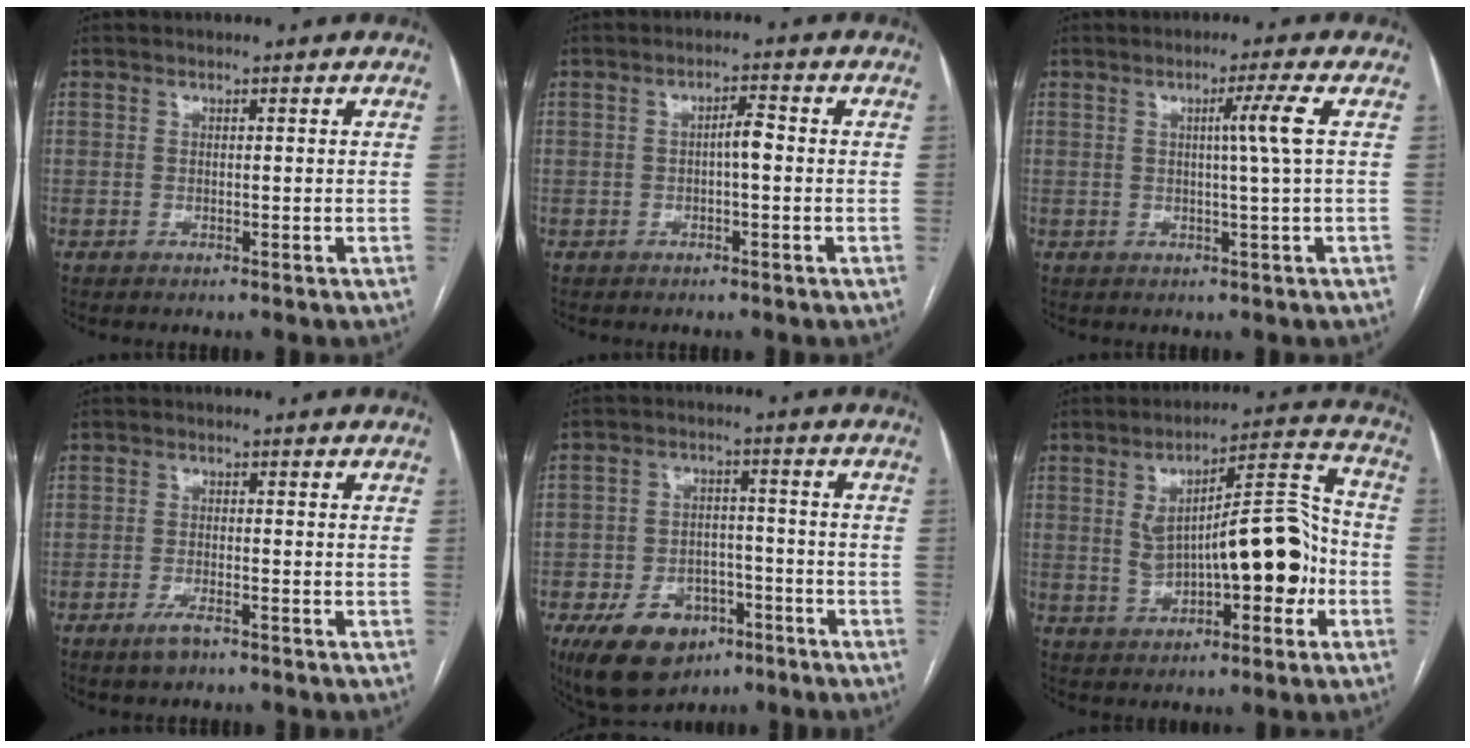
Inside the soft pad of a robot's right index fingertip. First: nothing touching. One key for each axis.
{"total": 2.6, "fx": -0.3, "fy": 0.5, "fz": 2.5, "tx": -0.039, "ty": 0.006, "tz": -0.006}
{"total": 3.9, "fx": 0.6, "fy": -1.5, "fz": 3.5, "tx": -0.060, "ty": -0.001, "tz": 0.012}
{"total": 2.7, "fx": -1.9, "fy": 0.6, "fz": 1.8, "tx": -0.038, "ty": -0.002, "tz": -0.035}
{"total": 11.7, "fx": -6.8, "fy": 7.3, "fz": 6.1, "tx": -0.108, "ty": 0.008, "tz": -0.102}
{"total": 14.8, "fx": -1.2, "fy": 4.7, "fz": 14.0, "tx": -0.222, "ty": 0.035, "tz": -0.006}